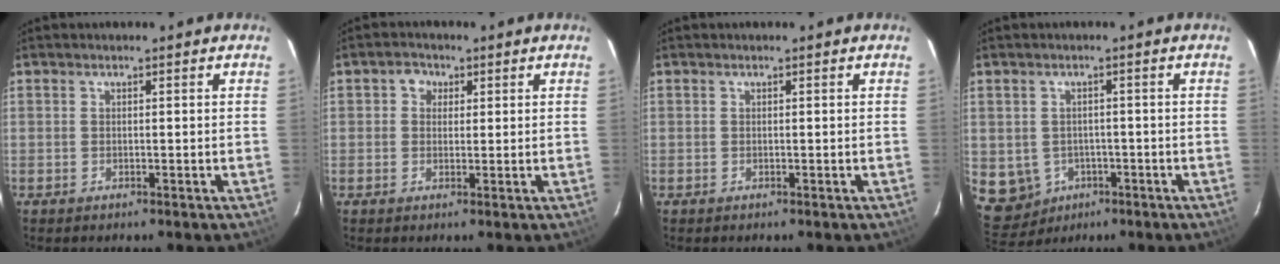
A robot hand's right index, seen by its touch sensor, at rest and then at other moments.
{"total": 2.7, "force": [0.7, 2.6, 0.7], "torque": [-0.009, 0.012, 0.007]}
{"total": 0.0}
{"total": 7.9, "force": [-2.3, 7.2, 2.2], "torque": [-0.071, 0.004, -0.018]}